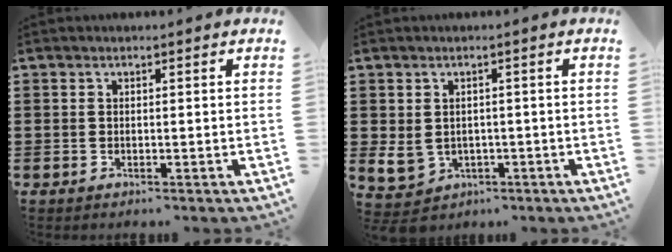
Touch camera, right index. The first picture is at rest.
{"total": 3.2, "force": [-0.6, 2.8, 1.4], "torque": [-0.049, -0.002, -0.016]}